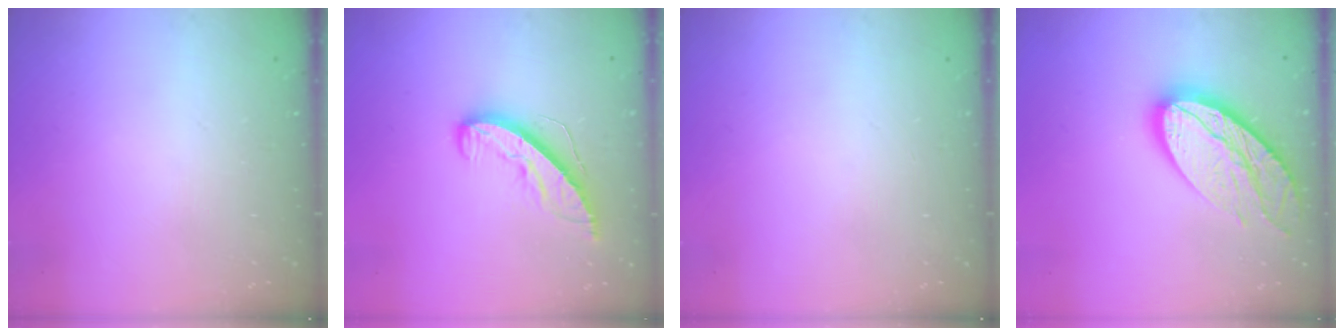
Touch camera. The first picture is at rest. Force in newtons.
{"total": 8.3, "press": 8.2, "slide": 0.8}
{"total": 0.0}
{"total": 18.2, "press": 18.1, "slide": 1.7}